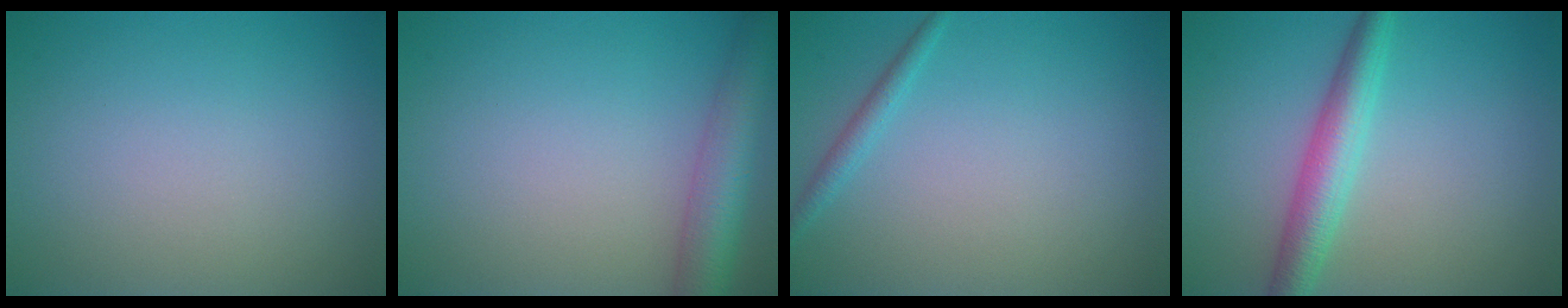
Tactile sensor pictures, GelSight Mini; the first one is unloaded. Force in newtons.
{"total": 4.9, "press": 4.9, "slide": 0.3}
{"total": 1.2, "press": 1.2, "slide": 0.0}
{"total": 4.0, "press": 4.0, "slide": 0.0}